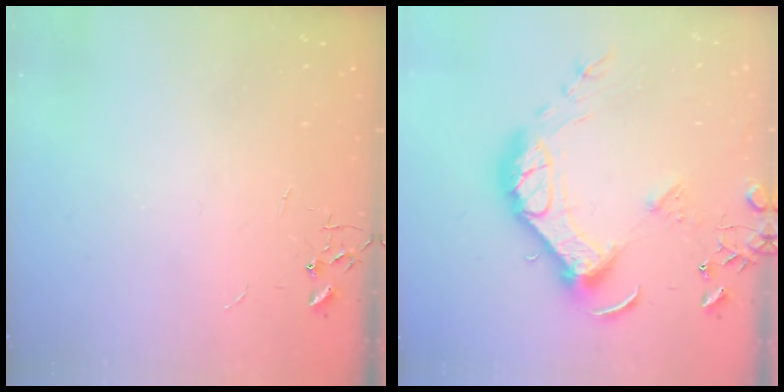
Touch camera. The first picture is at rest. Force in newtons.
{"total": 16.2, "press": 16.1, "slide": 1.7}